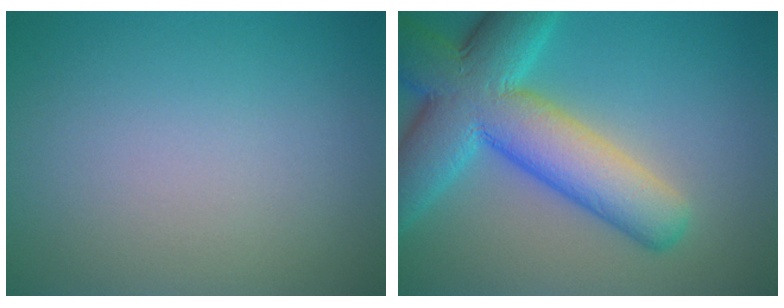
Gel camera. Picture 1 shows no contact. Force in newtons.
{"total": 11.1, "press": 11.1, "slide": 0.5}